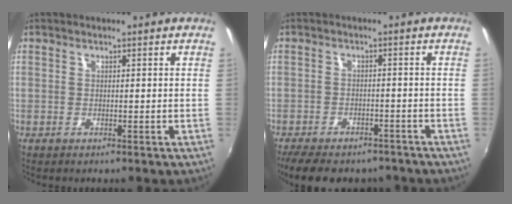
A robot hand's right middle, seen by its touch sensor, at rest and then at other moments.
{"total": 13.3, "force": [-10.5, 5.5, 6.0], "torque": [-0.133, -0.021, -0.150]}